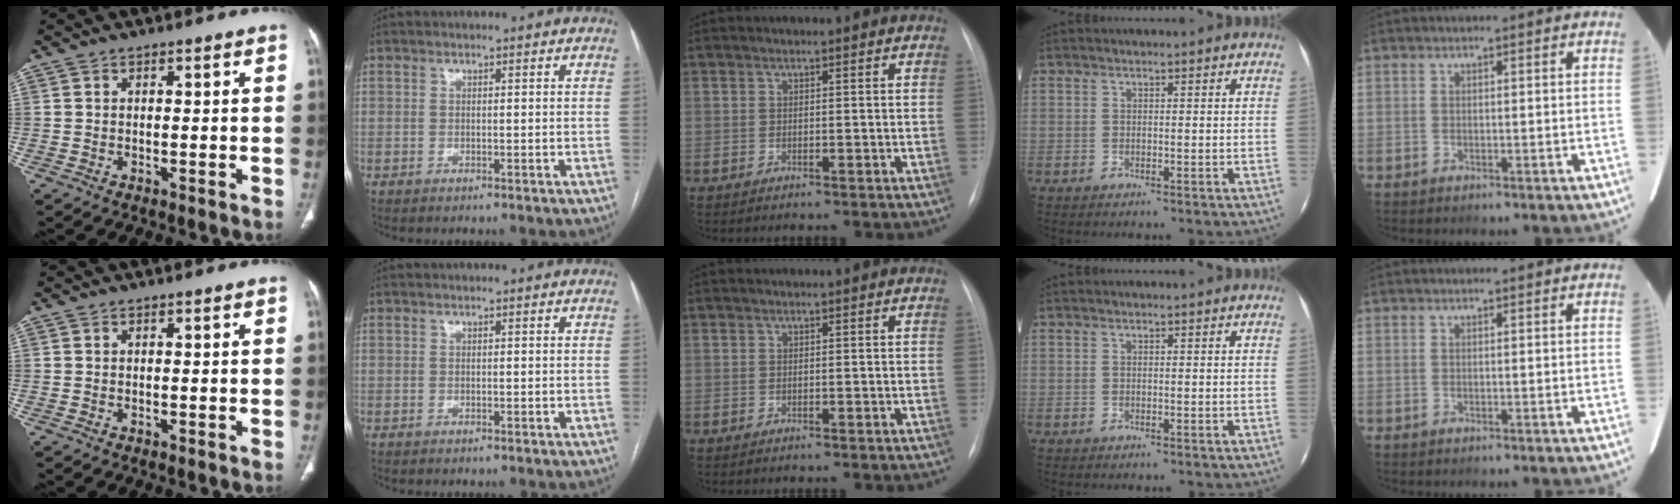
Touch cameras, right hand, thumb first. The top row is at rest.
{}